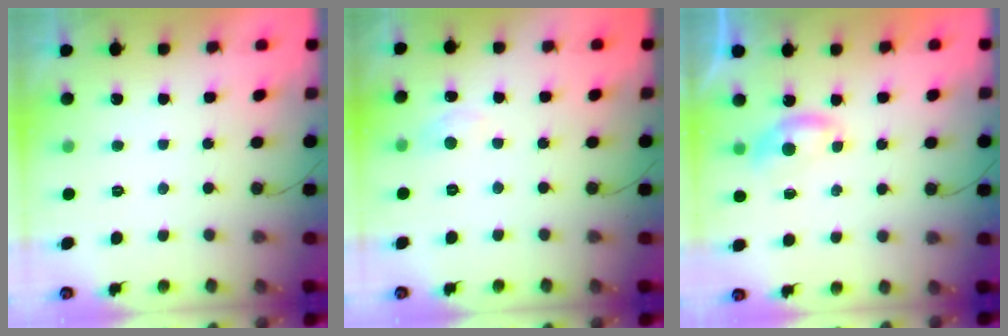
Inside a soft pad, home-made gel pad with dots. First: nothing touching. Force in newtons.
{"total": 3.3, "press": 3.3, "slide": 0.4}
{"total": 5.2, "press": 5.2, "slide": 0.5}